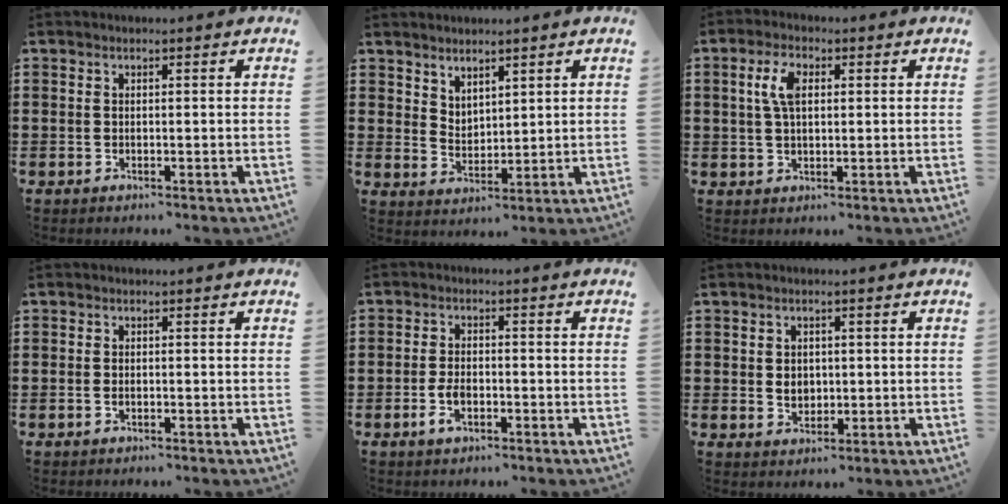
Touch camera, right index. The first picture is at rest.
{"total": 3.4, "force": [3.1, 1.3, -0.3], "torque": [-0.005, -0.006, 0.061]}
{"total": 5.0, "force": [1.3, 2.4, 4.2], "torque": [-0.090, 0.014, 0.021]}
{"total": 0.7, "force": [-0.2, 0.4, 0.6], "torque": [-0.014, -0.001, -0.003]}
{"total": 3.3, "force": [-1.2, 1.8, 2.5], "torque": [-0.061, -0.003, -0.026]}
{"total": 2.5, "force": [0.1, 2.1, 1.5], "torque": [-0.026, 0.004, -0.001]}